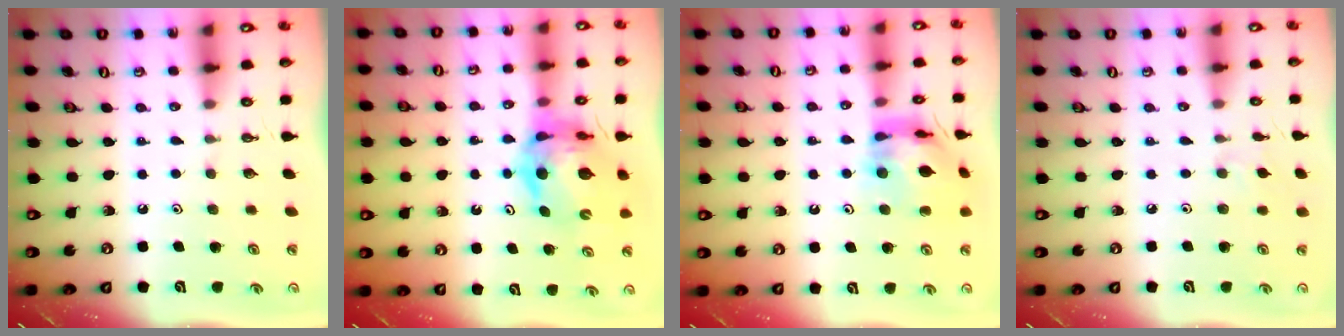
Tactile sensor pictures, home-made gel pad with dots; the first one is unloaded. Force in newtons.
{"total": 13.5, "press": 13.4, "slide": 1.4}
{"total": 12.3, "press": 12.2, "slide": 1.1}
{"total": 2.9, "press": 2.9, "slide": 0.6}